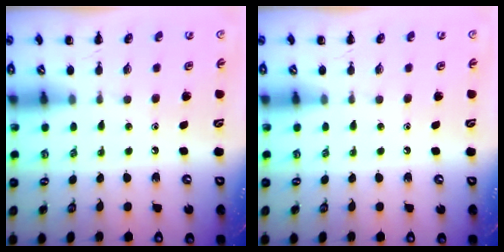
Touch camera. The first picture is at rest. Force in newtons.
{"total": 0.0}